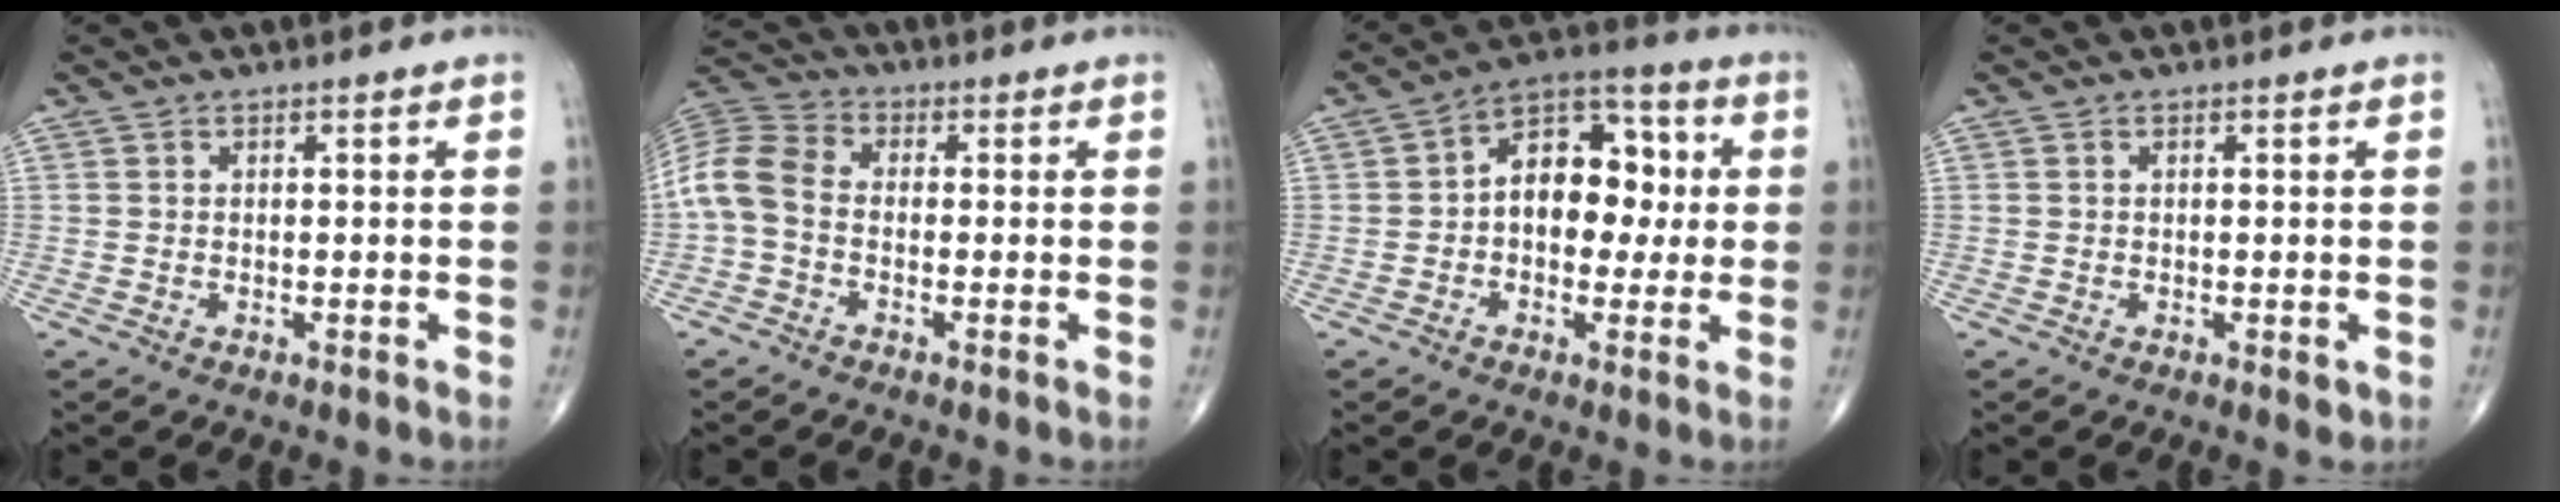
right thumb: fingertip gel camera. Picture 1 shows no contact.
{"total": 8.1, "force": [-1.2, 5.4, 5.9], "torque": [-0.122, 0.023, -0.043]}
{"total": 13.2, "force": [0.7, 8.8, 9.8], "torque": [-0.107, 0.033, -0.001]}
{"total": 1.5, "force": [-0.2, 0.7, 1.4], "torque": [-0.016, -0.004, -0.001]}